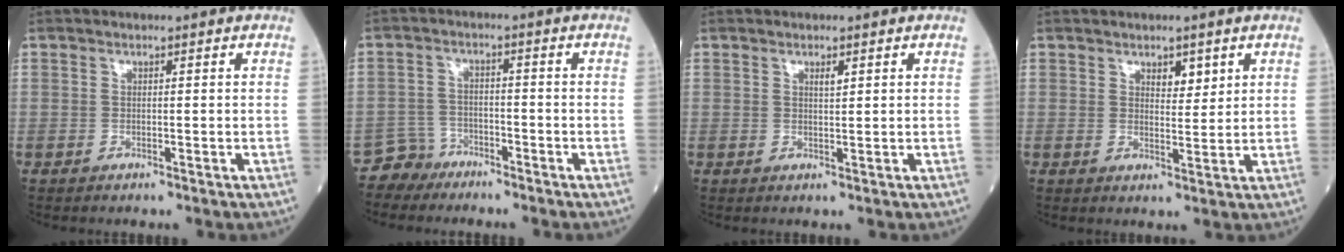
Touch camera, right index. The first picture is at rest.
{"total": 3.8, "force": [-3.1, 1.9, -0.9], "torque": [0.017, 0.005, -0.061]}
{"total": 1.2, "force": [0.7, 0.3, 1.0], "torque": [-0.019, -0.001, 0.011]}
{"total": 2.9, "force": [1.7, 1.2, 1.9], "torque": [-0.028, -0.001, 0.030]}